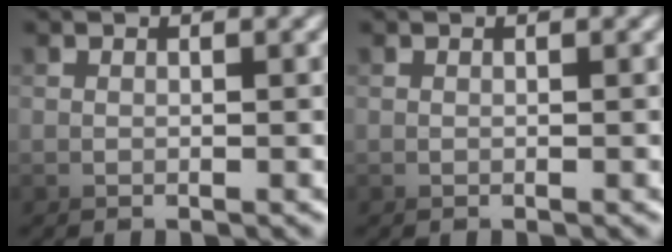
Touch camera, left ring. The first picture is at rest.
{"total": 0.0}